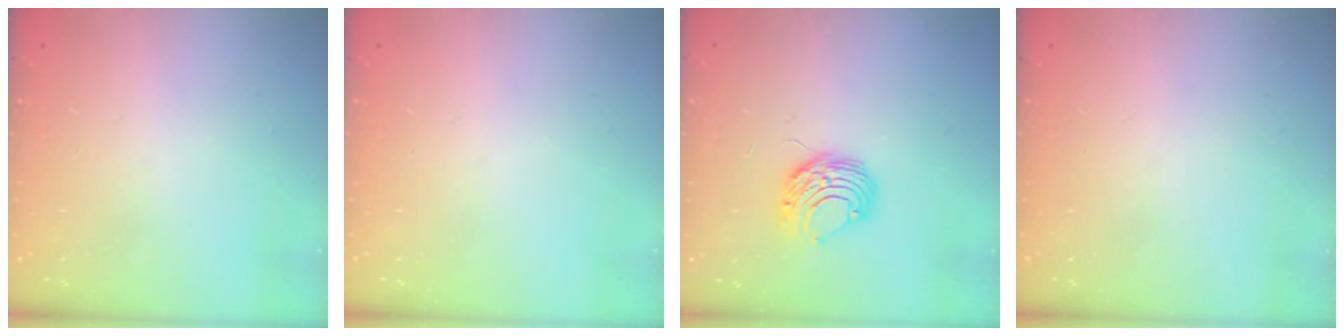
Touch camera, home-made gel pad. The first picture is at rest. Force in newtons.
{"total": 0.0}
{"total": 9.2, "press": 9.1, "slide": 0.8}
{"total": 0.0}